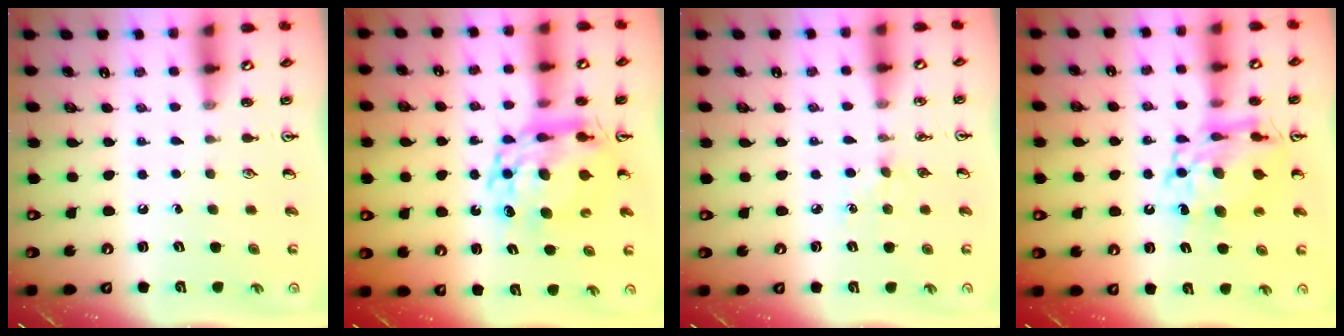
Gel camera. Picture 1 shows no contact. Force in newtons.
{"total": 13.1, "press": 13.0, "slide": 1.3}
{"total": 3.7, "press": 3.7, "slide": 0.5}
{"total": 12.8, "press": 12.7, "slide": 1.3}